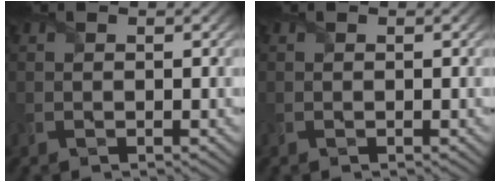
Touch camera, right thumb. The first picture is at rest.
{"total": 0.0}